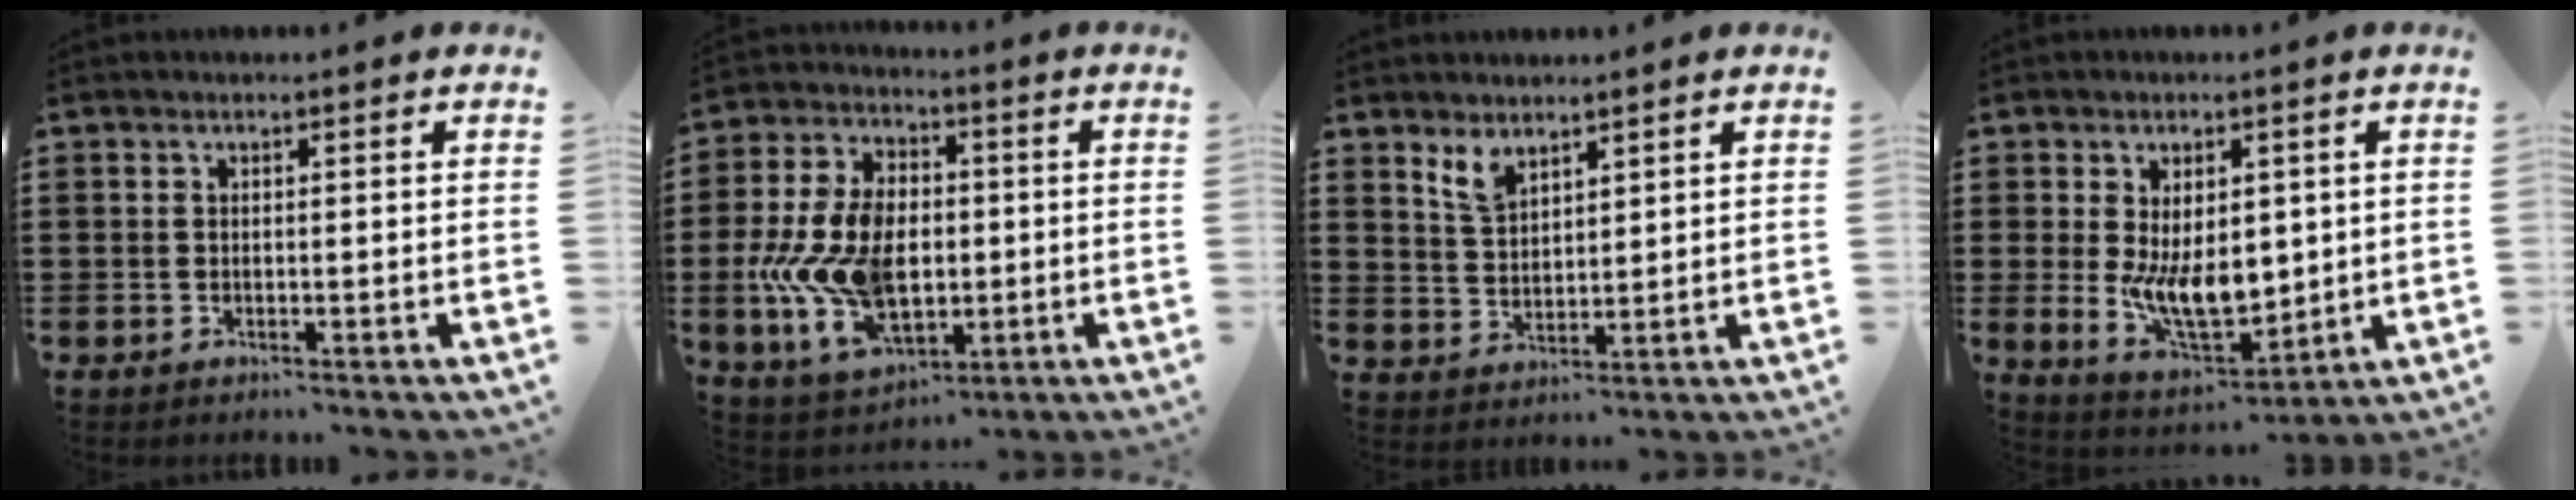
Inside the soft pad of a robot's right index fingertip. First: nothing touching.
{"total": 13.7, "force": [-1.4, 8.7, 10.5], "torque": [-0.253, 0.000, -0.023]}
{"total": 3.9, "force": [3.0, 1.8, 1.8], "torque": [-0.043, 0.001, 0.057]}
{"total": 8.8, "force": [0.3, 5.5, 6.9], "torque": [-0.126, -0.003, 0.008]}